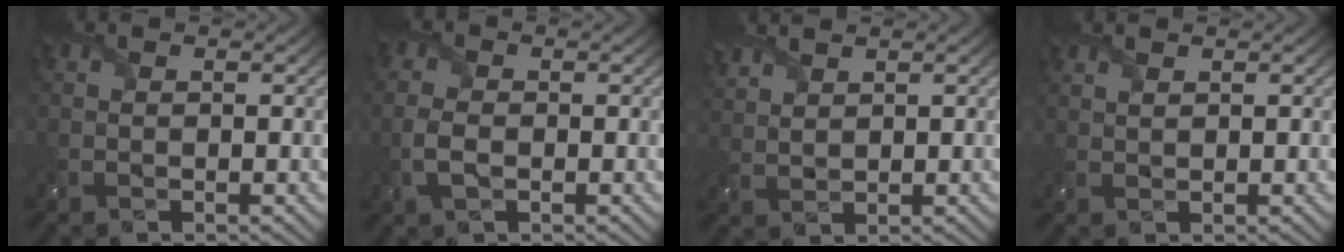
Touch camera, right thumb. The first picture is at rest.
{"total": 3.1, "force": [-0.8, 2.0, 2.3], "torque": [-0.066, -0.004, -0.020]}
{"total": 3.6, "force": [3.1, 0.9, 1.7], "torque": [-0.051, 0.008, 0.063]}
{"total": 1.0, "force": [0.8, 0.2, 0.5], "torque": [-0.018, 0.002, 0.019]}